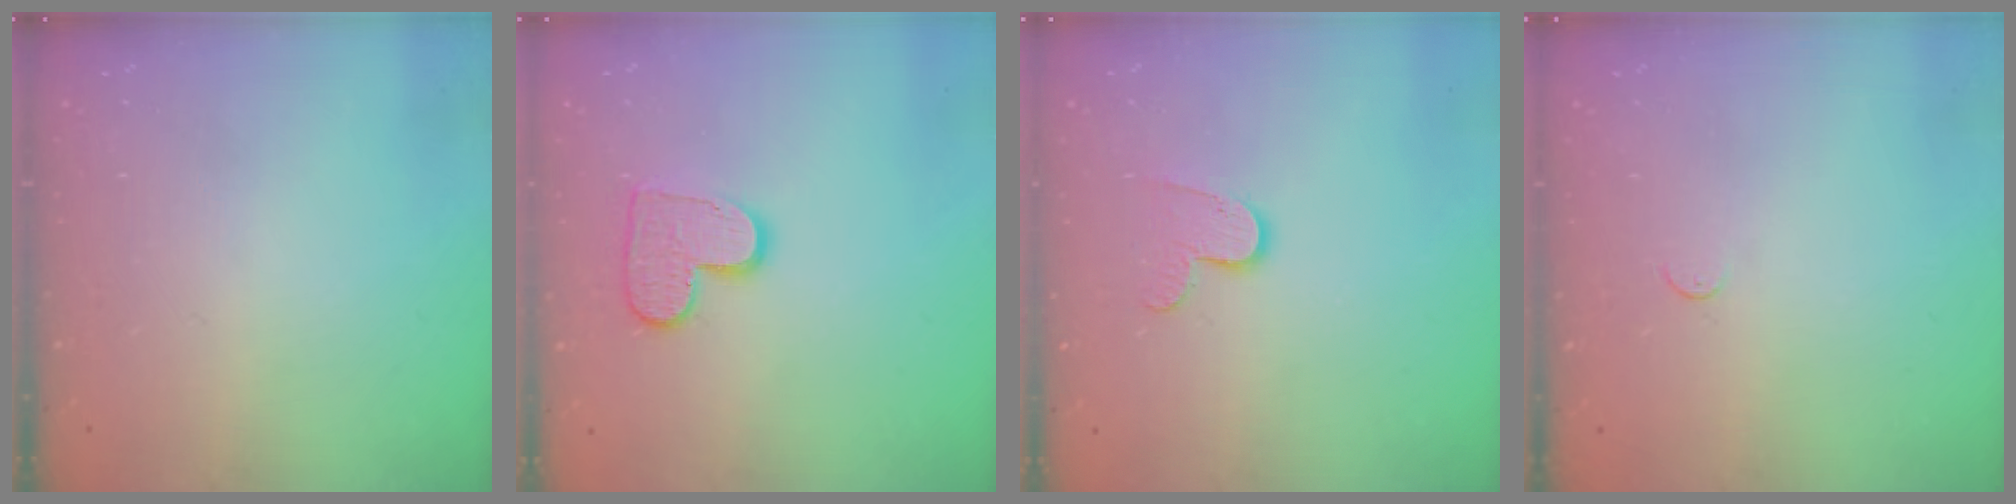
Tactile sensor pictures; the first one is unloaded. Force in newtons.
{"total": 9.9, "press": 9.9, "slide": 0.3}
{"total": 7.4, "press": 7.4, "slide": 0.3}
{"total": 2.7, "press": 2.7, "slide": 0.4}